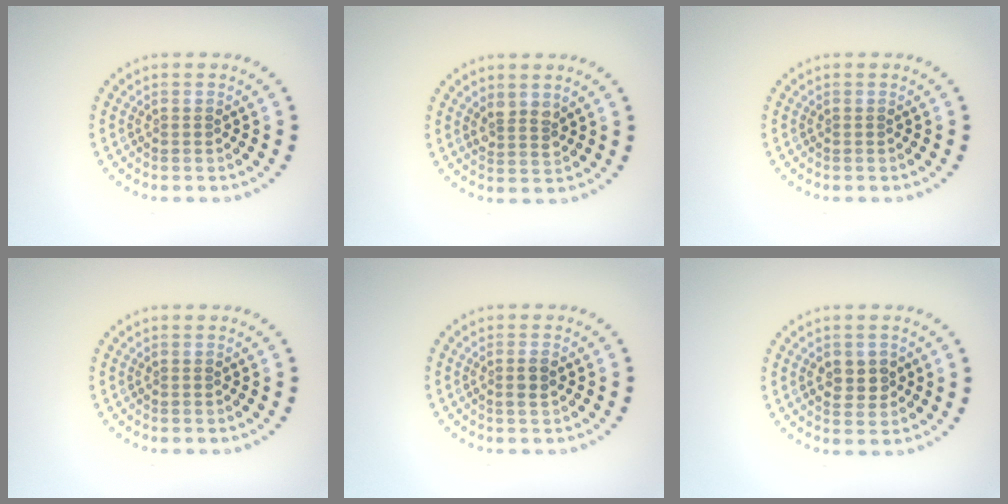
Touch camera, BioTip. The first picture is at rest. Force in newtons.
{"total": 1.8, "press": 1.5, "slide": 0.9}
{"total": 0.0}
{"total": 0.0}
{"total": 1.3, "press": 1.2, "slide": 0.5}
{"total": 2.7, "press": 2.6, "slide": 0.5}